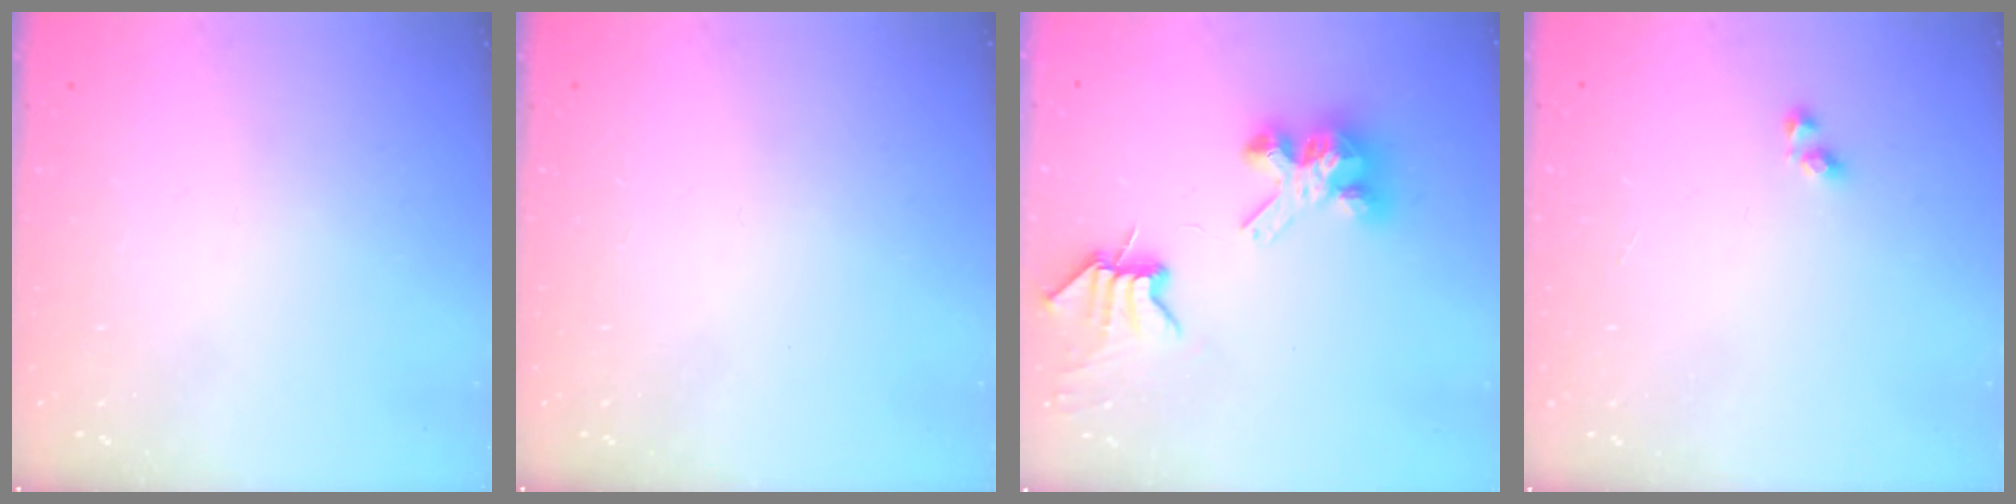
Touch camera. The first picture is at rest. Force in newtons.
{"total": 0.0}
{"total": 8.2, "press": 8.1, "slide": 0.9}
{"total": 3.8, "press": 3.6, "slide": 1.2}